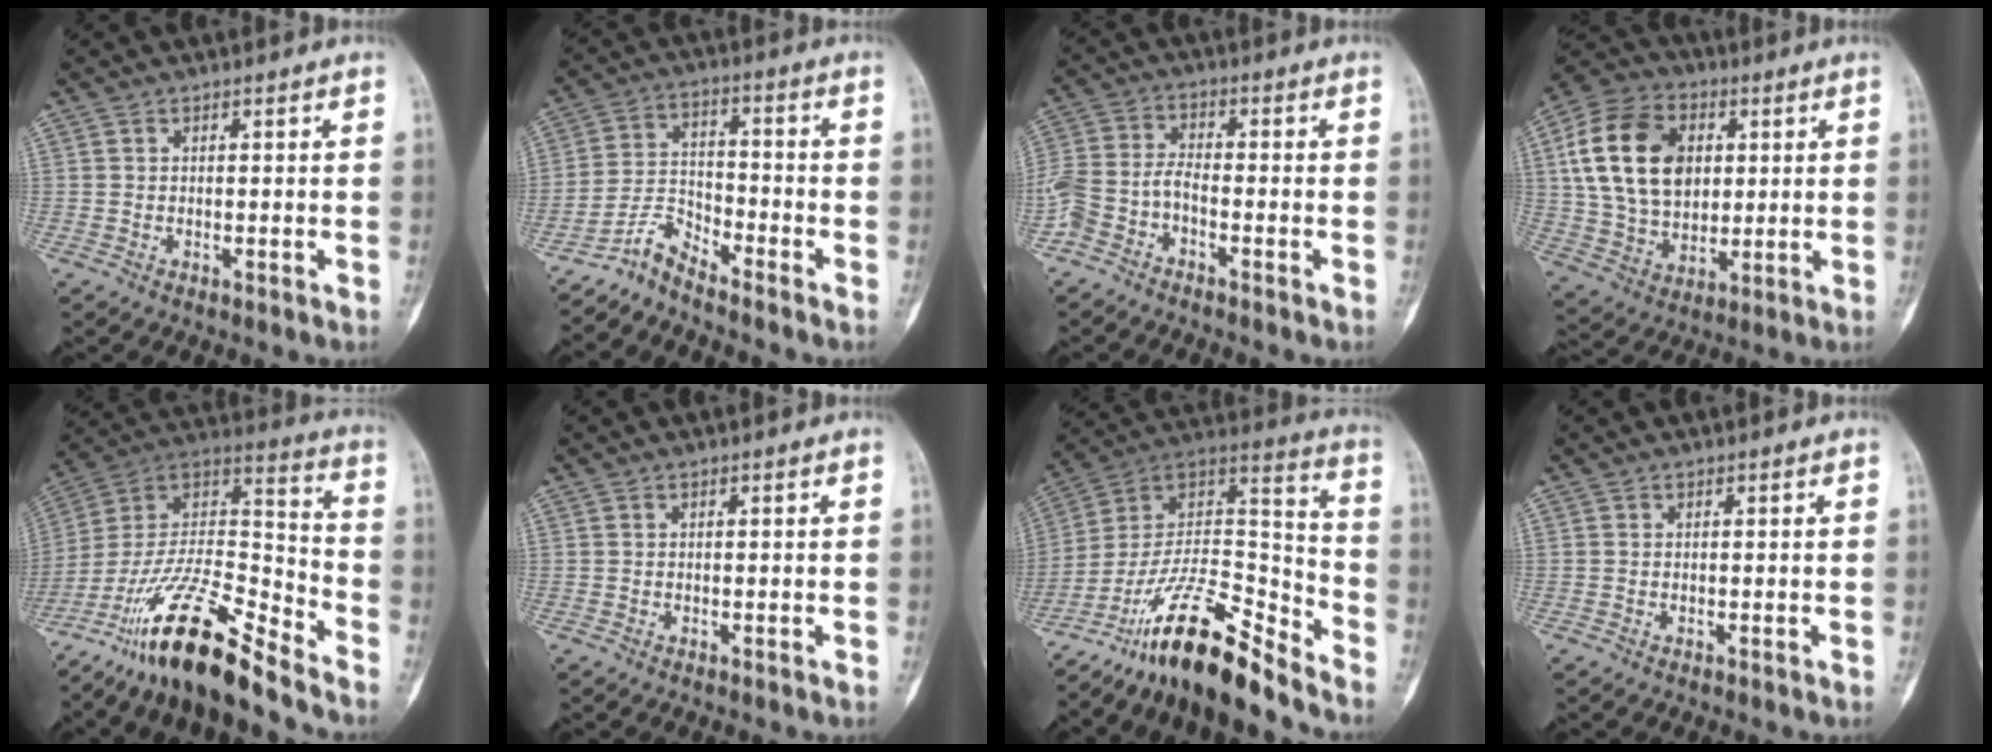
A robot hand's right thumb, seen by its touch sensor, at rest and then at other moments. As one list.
[{"total": 5.6, "force": [-5.4, 1.1, 1.4], "torque": [-0.022, 0.052, -0.110]}, {"total": 6.9, "force": [-4.0, 3.5, 4.5], "torque": [-0.106, 0.028, -0.087]}, {"total": 19.7, "force": [4.3, 13.9, 13.2], "torque": [-0.223, 0.002, 0.080]}, {"total": 21.0, "force": [-16.2, 4.4, 12.7], "torque": [-0.238, 0.089, -0.296]}, {"total": 0.0}, {"total": 19.7, "force": [-16.0, 4.5, 10.6], "torque": [-0.163, 0.123, -0.285]}, {"total": 0.0}]